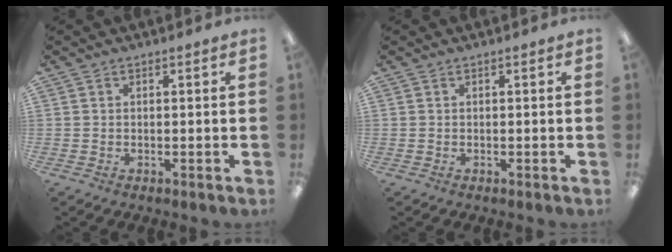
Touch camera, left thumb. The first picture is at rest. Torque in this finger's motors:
{"motor_torque": [-0.05, -0.05, 0.10, 0.07, 0.00]}